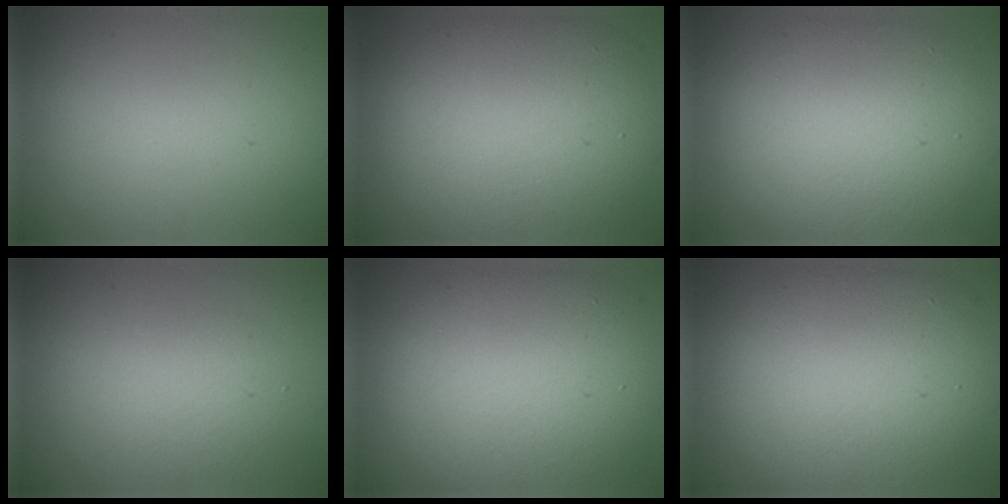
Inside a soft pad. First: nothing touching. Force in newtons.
{"total": 10.7, "press": 10.7, "slide": 0.7}
{"total": 8.9, "press": 8.9, "slide": 0.3}
{"total": 2.7, "press": 2.7, "slide": 0.1}
{"total": 10.1, "press": 10.1, "slide": 0.6}
{"total": 11.0, "press": 11.0, "slide": 0.7}